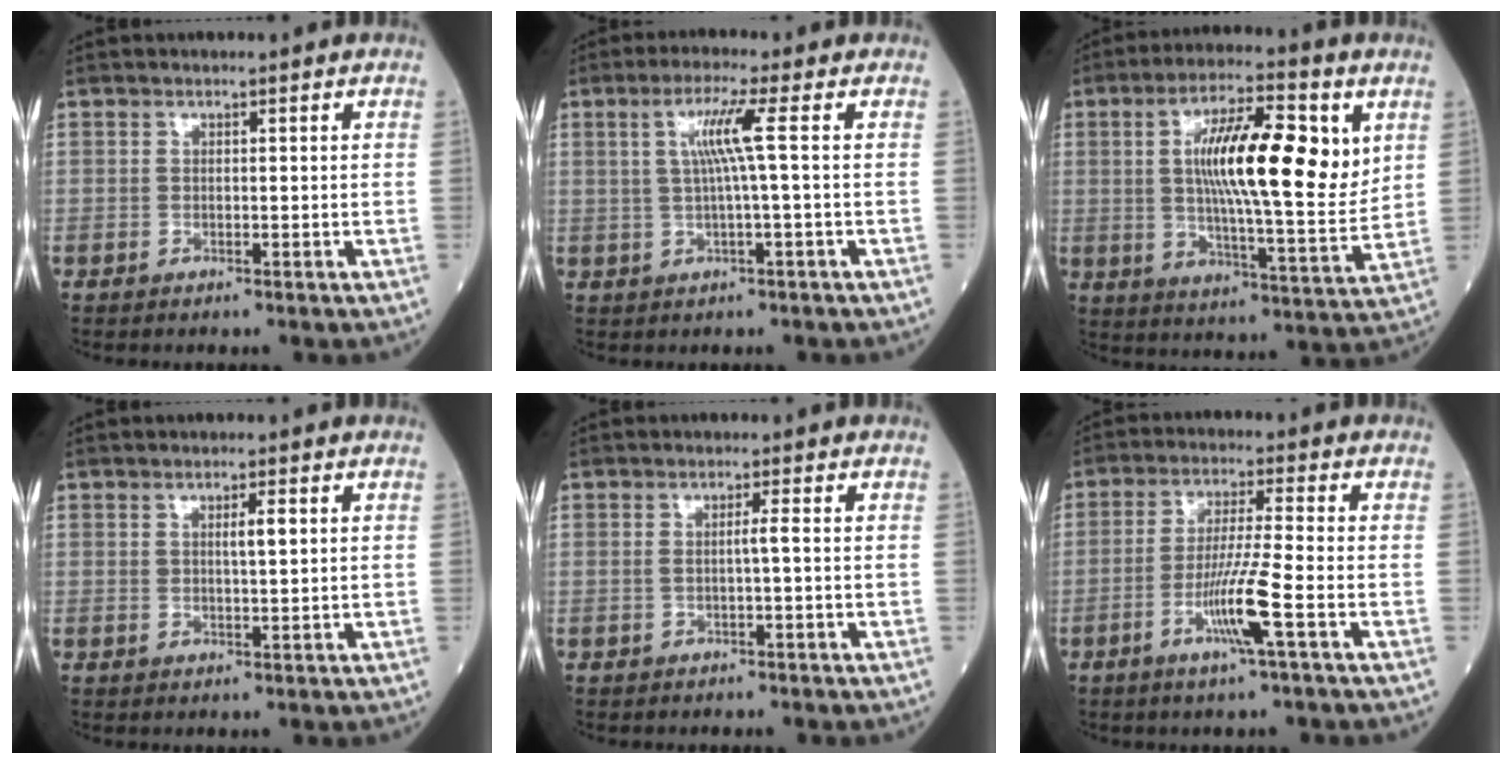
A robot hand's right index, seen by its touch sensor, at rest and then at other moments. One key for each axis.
{"total": 5.3, "fx": 0.9, "fy": -1.1, "fz": 5.1, "tx": -0.103, "ty": 0.008, "tz": 0.021}
{"total": 17.3, "fx": 4.3, "fy": 3.5, "fz": 16.4, "tx": -0.276, "ty": 0.008, "tz": 0.064}
{"total": 2.3, "fx": 0.8, "fy": 0.2, "fz": 2.2, "tx": -0.036, "ty": -0.002, "tz": 0.012}
{"total": 1.4, "fx": -0.1, "fy": -0.4, "fz": 1.3, "tx": -0.024, "ty": 0.001, "tz": -0.004}
{"total": 8.0, "fx": -3.1, "fy": -0.9, "fz": 7.3, "tx": -0.141, "ty": -0.010, "tz": -0.062}